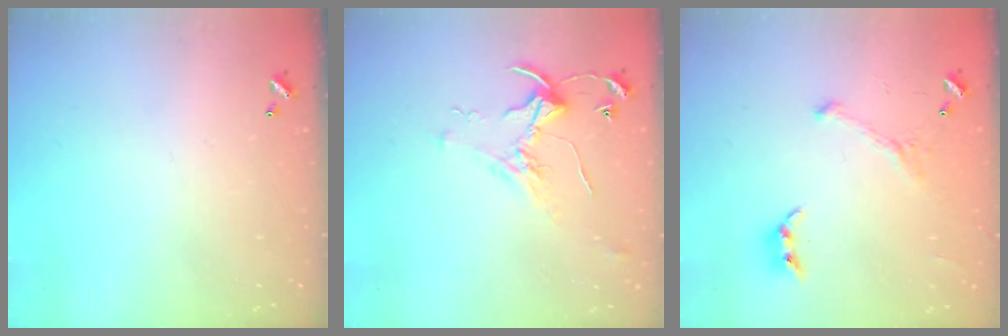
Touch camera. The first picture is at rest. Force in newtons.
{"total": 2.1, "press": 2.1, "slide": 0.1}
{"total": 2.0, "press": 2.0, "slide": 0.4}